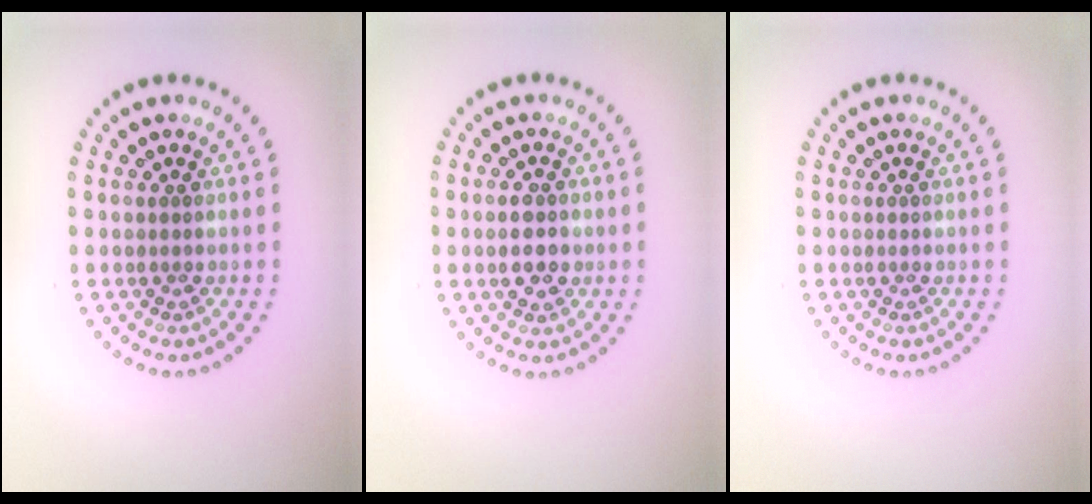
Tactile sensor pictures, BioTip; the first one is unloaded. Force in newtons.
{"total": 3.0, "press": 3.0, "slide": 0.1}
{"total": 0.0}